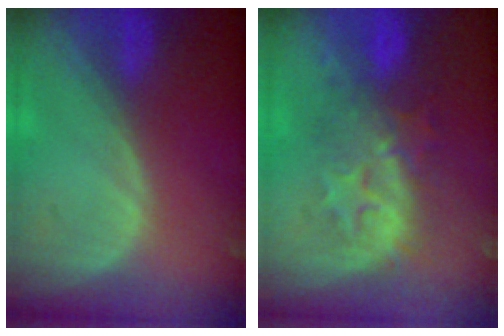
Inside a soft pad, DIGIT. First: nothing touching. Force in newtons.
{"total": 8.2, "press": 8.2, "slide": 0.8}